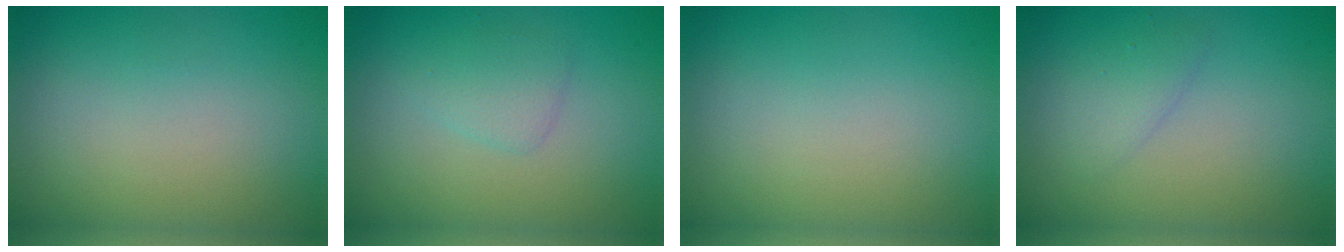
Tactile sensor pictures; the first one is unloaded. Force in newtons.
{"total": 1.6, "press": 1.6, "slide": 0.0}
{"total": 0.0}
{"total": 1.4, "press": 1.4, "slide": 0.2}